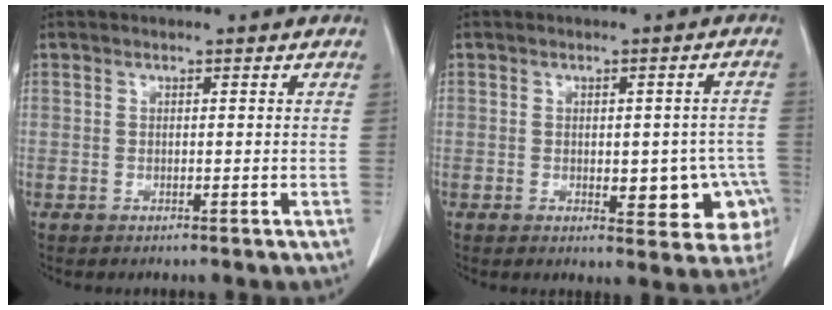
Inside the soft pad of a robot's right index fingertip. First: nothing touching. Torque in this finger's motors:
{"motor_torque": [0.23, -0.12, 0.14, 0.05]}